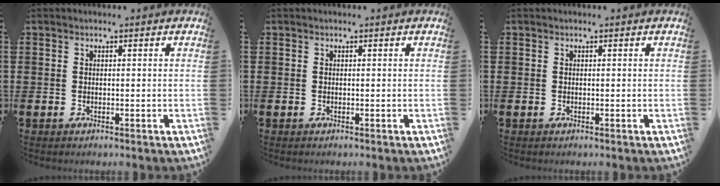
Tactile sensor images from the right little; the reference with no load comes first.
{"total": 0.0}
{"total": 0.0}